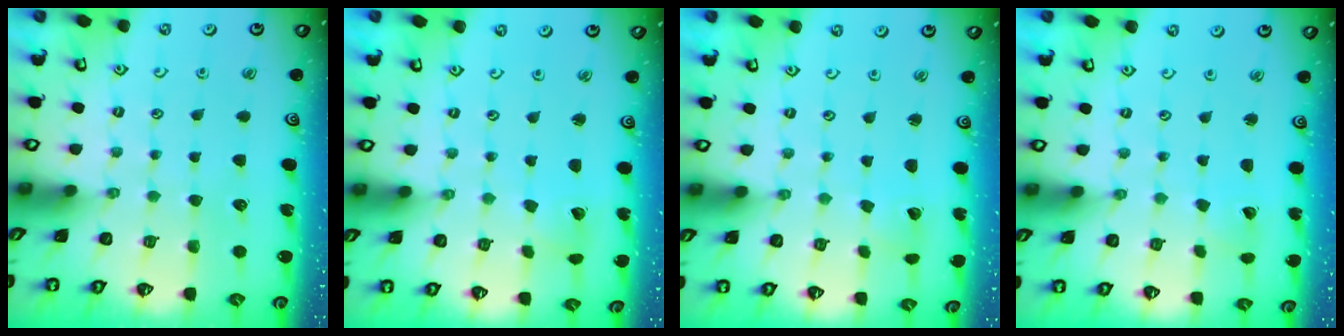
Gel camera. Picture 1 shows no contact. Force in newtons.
{"total": 2.3, "press": 2.3, "slide": 0.3}
{"total": 1.7, "press": 1.7, "slide": 0.1}
{"total": 1.4, "press": 1.4, "slide": 0.2}